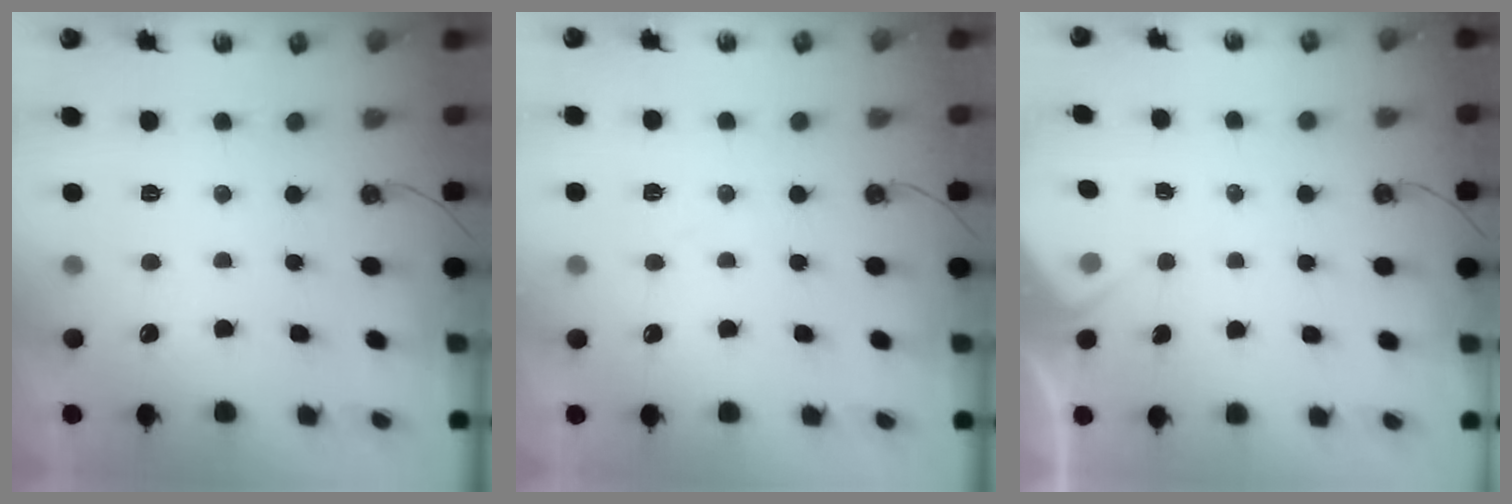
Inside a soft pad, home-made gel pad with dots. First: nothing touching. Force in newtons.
{"total": 3.6, "press": 3.5, "slide": 0.6}
{"total": 2.2, "press": 2.1, "slide": 0.4}